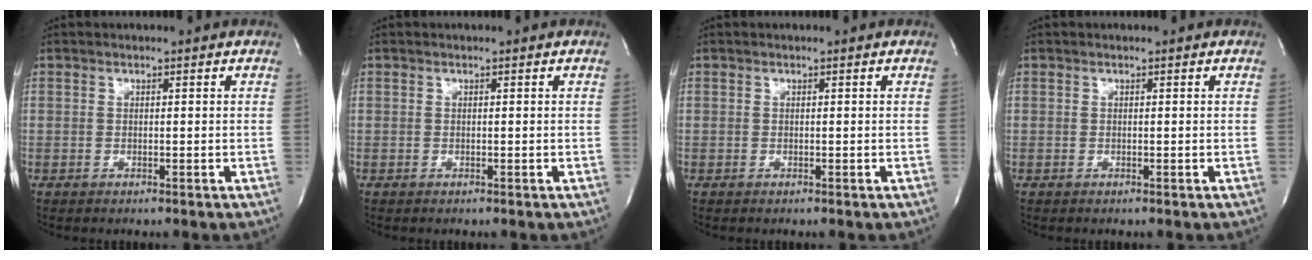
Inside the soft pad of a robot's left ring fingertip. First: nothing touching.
{"total": 0.0}
{"total": 0.0}
{"total": 0.0}